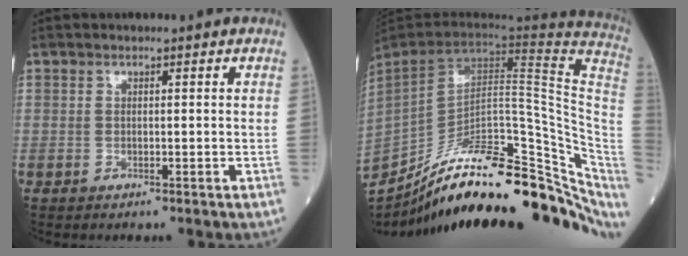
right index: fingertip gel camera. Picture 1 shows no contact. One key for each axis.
{"total": 34.0, "fx": -23.6, "fy": 9.8, "fz": 22.5, "tx": -0.295, "ty": -0.021, "tz": -0.342}